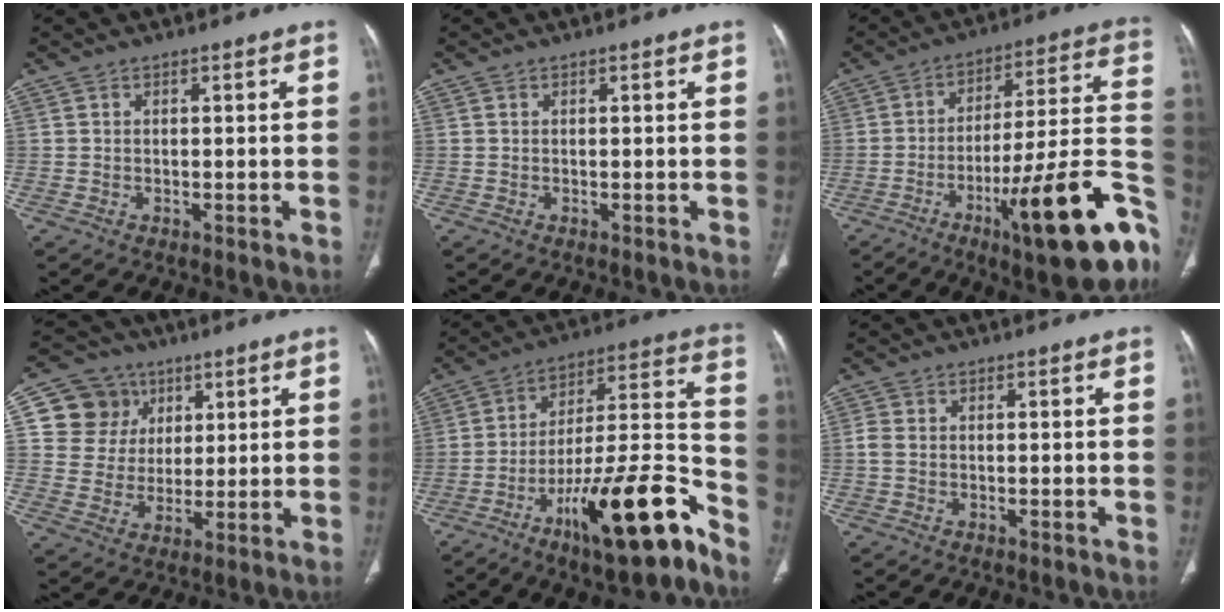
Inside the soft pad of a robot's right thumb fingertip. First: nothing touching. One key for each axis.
{"total": 0.0}
{"total": 26.2, "fx": -11.5, "fy": 5.8, "fz": 22.8, "tx": -0.253, "ty": 0.065, "tz": -0.162}
{"total": 11.3, "fx": 4.3, "fy": 10.1, "fz": 2.7, "tx": -0.009, "ty": -0.008, "tz": 0.079}
{"total": 22.9, "fx": -14.1, "fy": 5.3, "fz": 17.3, "tx": -0.244, "ty": 0.094, "tz": -0.224}
{"total": 1.9, "fx": -0.6, "fy": 1.1, "fz": 1.4, "tx": -0.039, "ty": 0.003, "tz": -0.012}